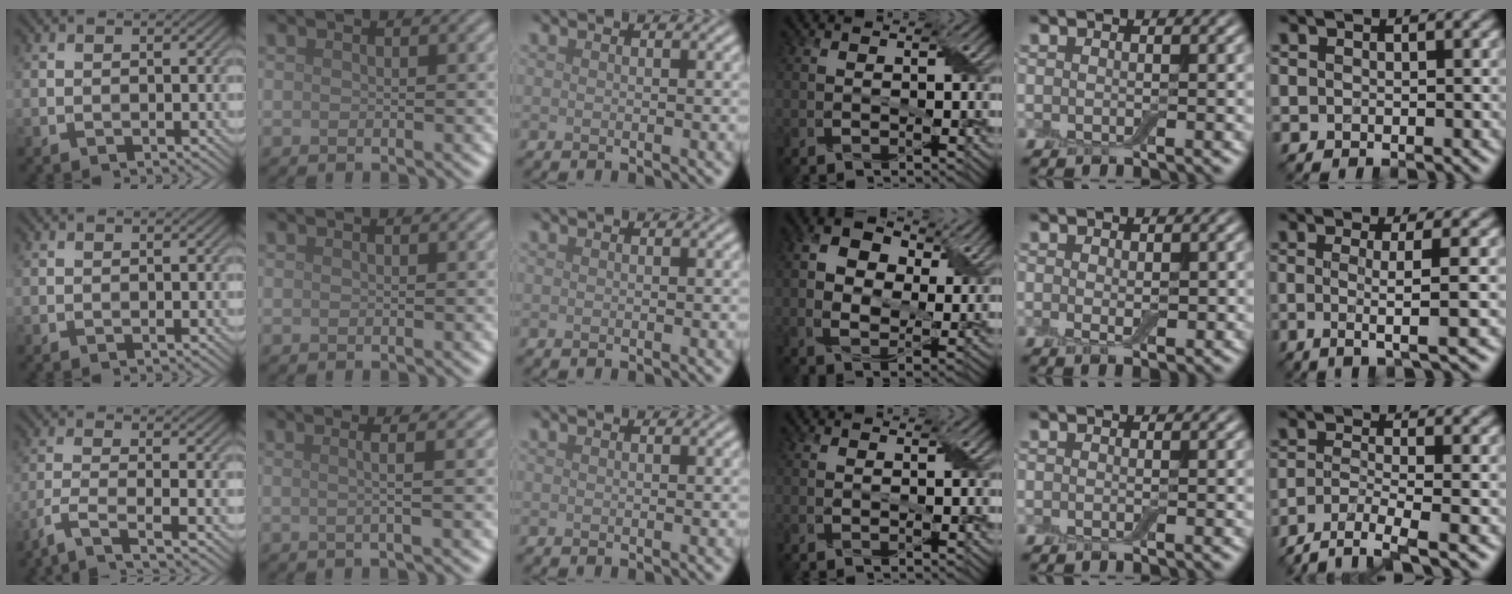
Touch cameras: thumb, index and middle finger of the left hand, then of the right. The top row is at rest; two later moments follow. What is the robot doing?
{"motion": "peel", "object": "bubble wrap"}